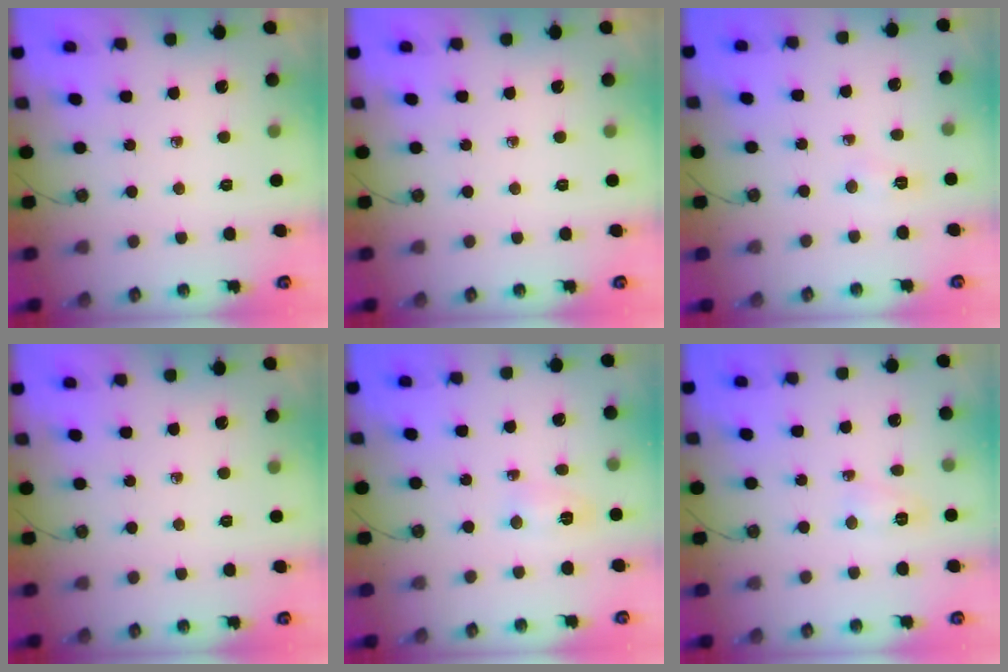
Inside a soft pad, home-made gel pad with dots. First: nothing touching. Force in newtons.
{"total": 0.0}
{"total": 2.5, "press": 2.4, "slide": 0.4}
{"total": 0.0}
{"total": 3.0, "press": 2.8, "slide": 1.1}
{"total": 3.7, "press": 3.7, "slide": 0.4}